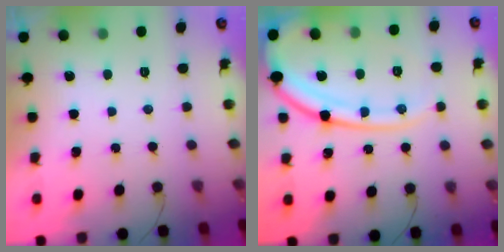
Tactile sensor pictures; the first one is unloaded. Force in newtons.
{"total": 16.9, "press": 16.8, "slide": 1.8}